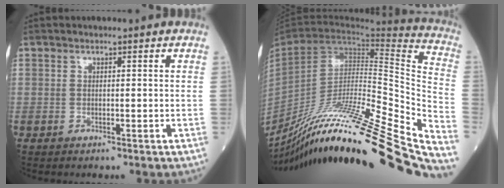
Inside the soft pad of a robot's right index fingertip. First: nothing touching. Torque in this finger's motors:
{"motor_torque": [-0.83, -1.26, 0.39, 0.17]}